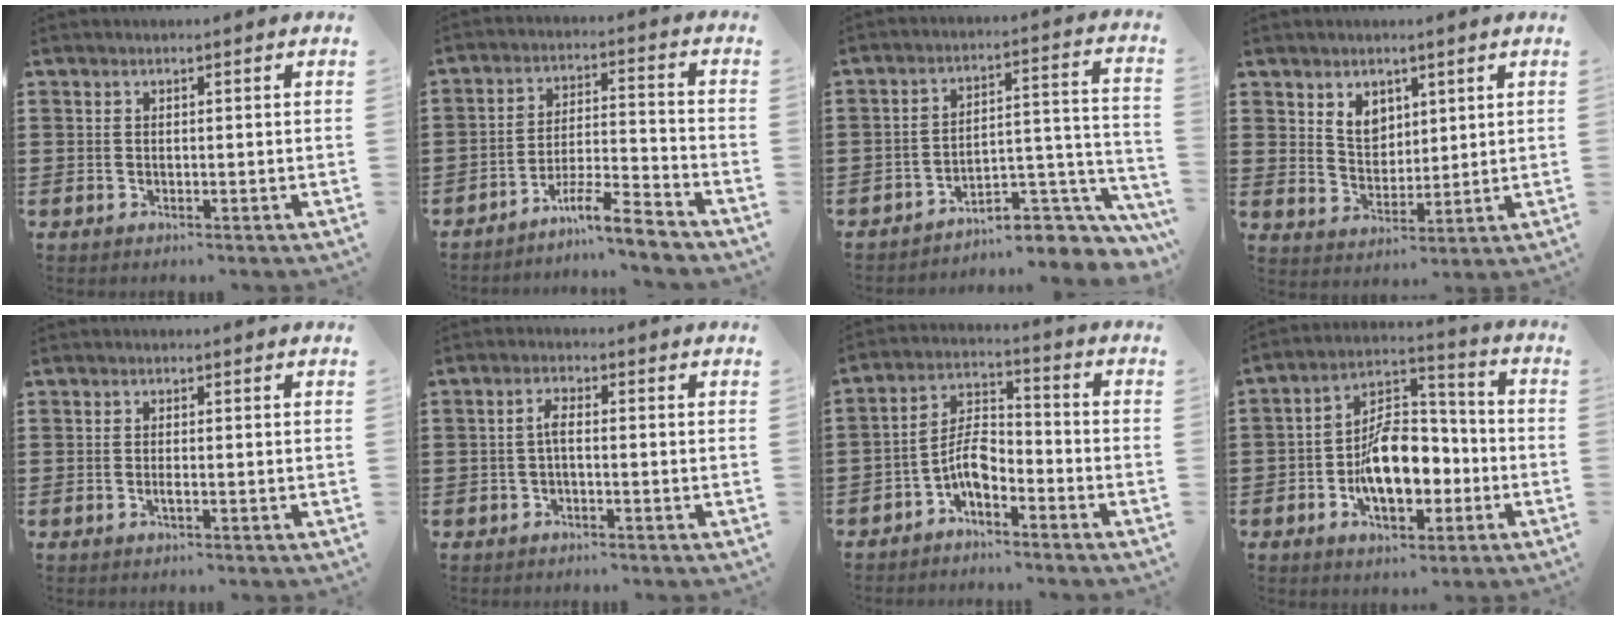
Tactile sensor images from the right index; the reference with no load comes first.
{"total": 7.4, "force": [-6.5, 0.5, 3.5], "torque": [-0.061, 0.008, -0.123]}
{"total": 6.3, "force": [-4.9, 2.4, 3.1], "torque": [-0.040, -0.004, -0.093]}
{"total": 4.7, "force": [3.0, 3.3, 1.6], "torque": [-0.046, 0.007, 0.055]}
{"total": 1.0, "force": [-0.4, 0.2, 0.9], "torque": [-0.018, -0.004, -0.007]}
{"total": 2.4, "force": [-0.5, 0.7, 2.3], "torque": [-0.043, 0.003, -0.010]}
{"total": 6.1, "force": [-3.6, 2.6, 4.2], "torque": [-0.097, 0.006, -0.075]}
{"total": 11.0, "force": [-3.0, 6.4, 8.5], "torque": [-0.137, 0.004, -0.053]}